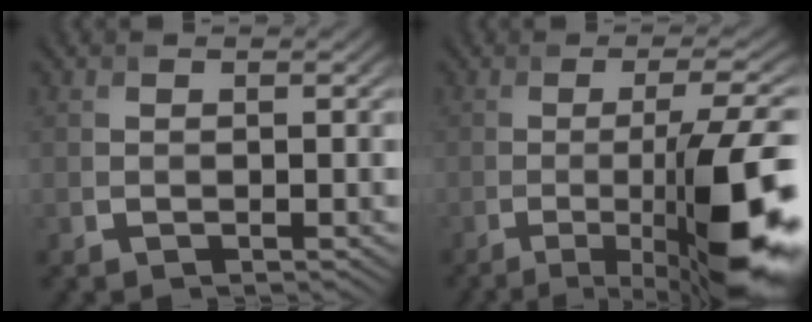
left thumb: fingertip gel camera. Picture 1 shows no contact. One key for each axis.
{"total": 13.6, "fx": -4.5, "fy": 2.9, "fz": 12.5, "tx": -0.159, "ty": 0.007, "tz": -0.071}